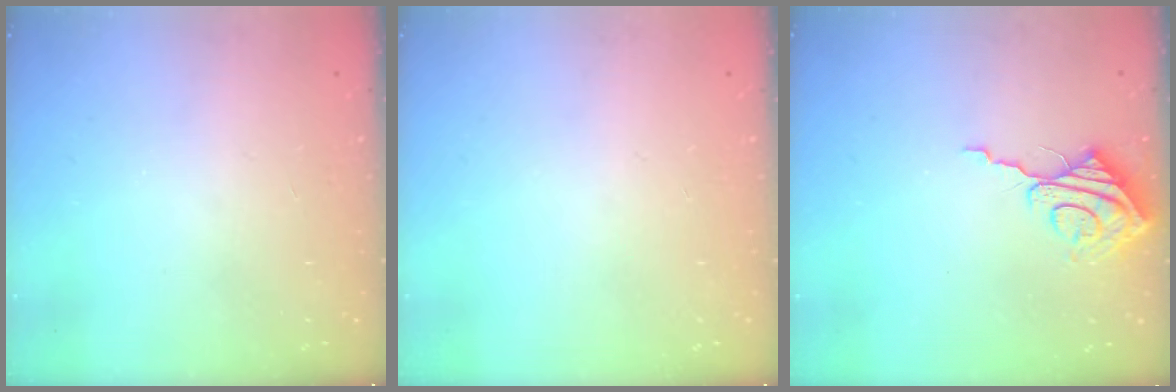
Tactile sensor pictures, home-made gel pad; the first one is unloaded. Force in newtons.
{"total": 0.0}
{"total": 9.6, "press": 9.6, "slide": 1.1}